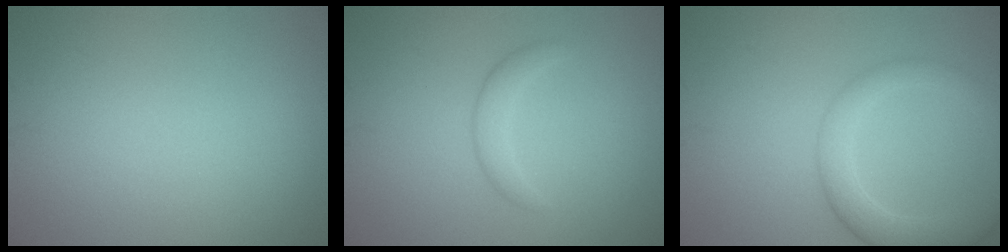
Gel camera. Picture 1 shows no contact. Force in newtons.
{"total": 1.7, "press": 1.7, "slide": 0.2}
{"total": 4.6, "press": 4.6, "slide": 0.2}